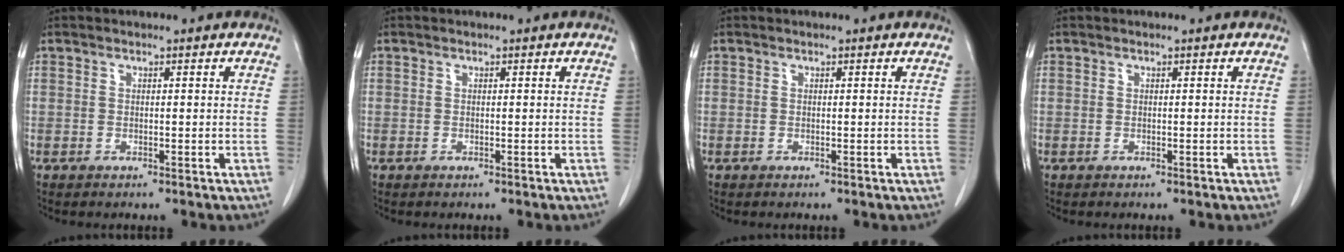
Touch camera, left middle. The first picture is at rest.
{"total": 0.0}
{"total": 0.0}
{"total": 0.0}